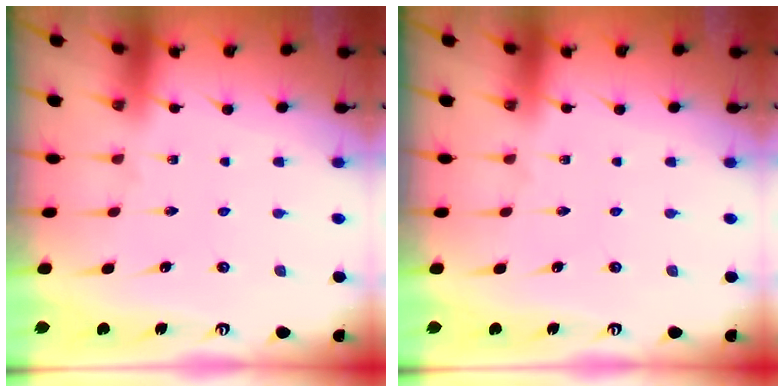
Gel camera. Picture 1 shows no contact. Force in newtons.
{"total": 0.0}